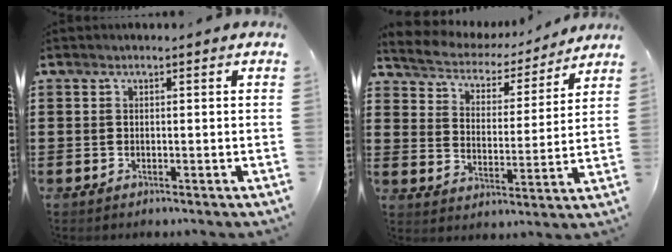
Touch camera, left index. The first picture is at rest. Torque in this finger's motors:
{"motor_torque": [1.53, -0.61, 0.24, 0.05]}